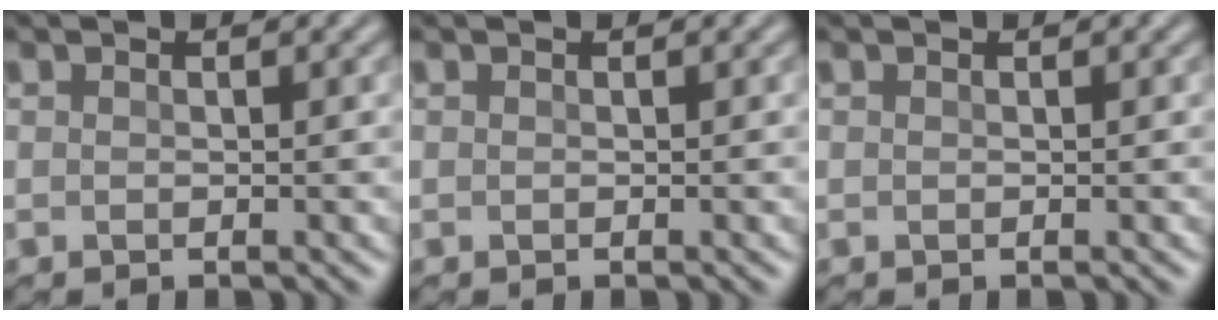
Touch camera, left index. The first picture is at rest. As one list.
[{"total": 0.0}, {"total": 0.0}]